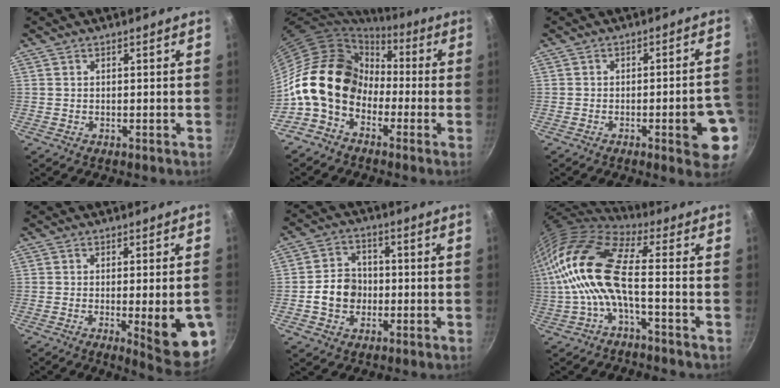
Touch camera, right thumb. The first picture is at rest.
{"total": 15.8, "force": [-1.9, 12.2, 9.8], "torque": [-0.136, 0.043, -0.053]}
{"total": 10.0, "force": [-3.4, 2.7, 9.0], "torque": [-0.089, 0.024, -0.038]}
{"total": 13.2, "force": [-3.3, 3.2, 12.4], "torque": [-0.133, 0.002, -0.034]}
{"total": 8.2, "force": [-1.4, 6.9, 4.2], "torque": [-0.044, 0.017, -0.032]}
{"total": 16.0, "force": [-1.4, 5.7, 14.9], "torque": [-0.312, 0.025, -0.040]}